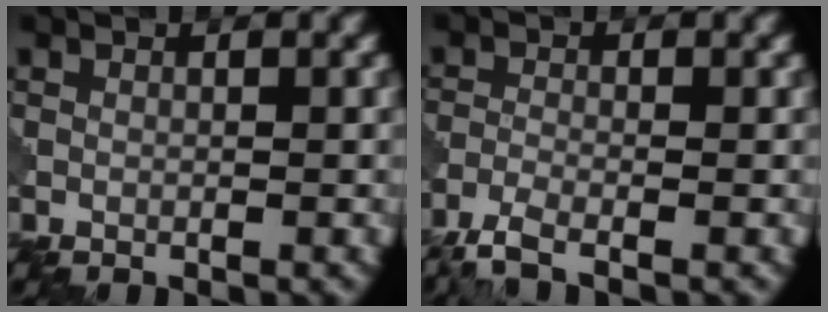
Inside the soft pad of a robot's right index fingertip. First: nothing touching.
{"total": 2.9, "force": [-2.2, 0.6, 1.8], "torque": [-0.040, -0.006, -0.057]}